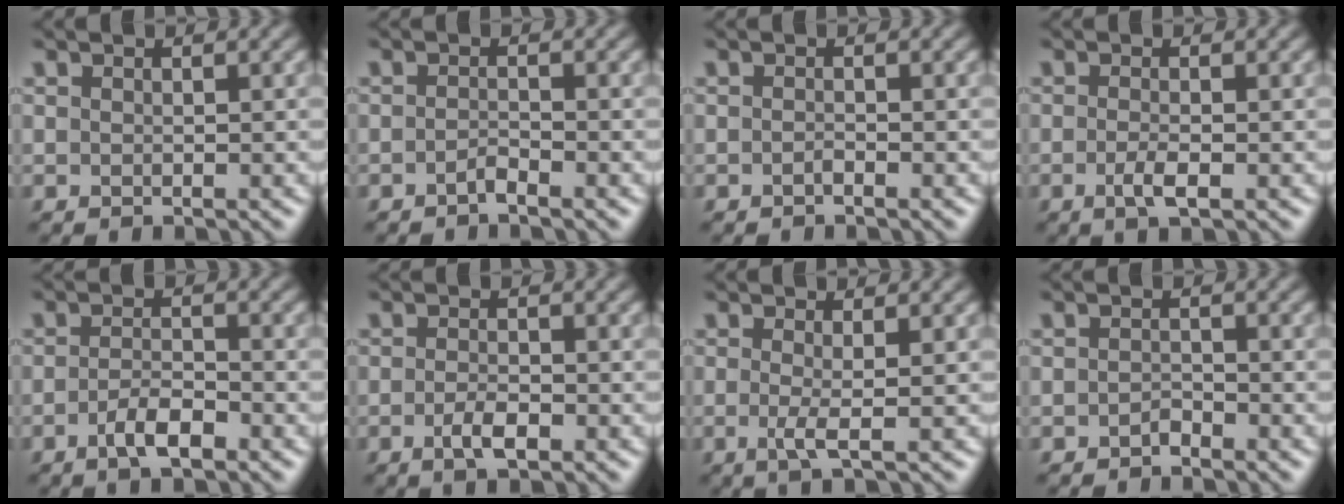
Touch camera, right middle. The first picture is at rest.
{"total": 1.0, "force": [-0.8, 0.2, 0.6], "torque": [-0.012, 0.004, -0.016]}
{"total": 0.5, "force": [-0.4, 0.1, 0.4], "torque": [-0.007, 0.001, -0.008]}
{"total": 1.9, "force": [-0.6, 0.5, 1.7], "torque": [-0.034, -0.004, -0.015]}
{"total": 2.7, "force": [-1.5, 0.8, 2.1], "torque": [-0.043, 0.001, -0.030]}
{"total": 2.1, "force": [-0.9, 0.7, 1.7], "torque": [-0.034, -0.002, -0.018]}
{"total": 2.0, "force": [-0.2, 0.3, 2.0], "torque": [-0.041, -0.007, -0.007]}
{"total": 0.8, "force": [-0.7, 0.3, 0.4], "torque": [-0.006, 0.001, -0.013]}